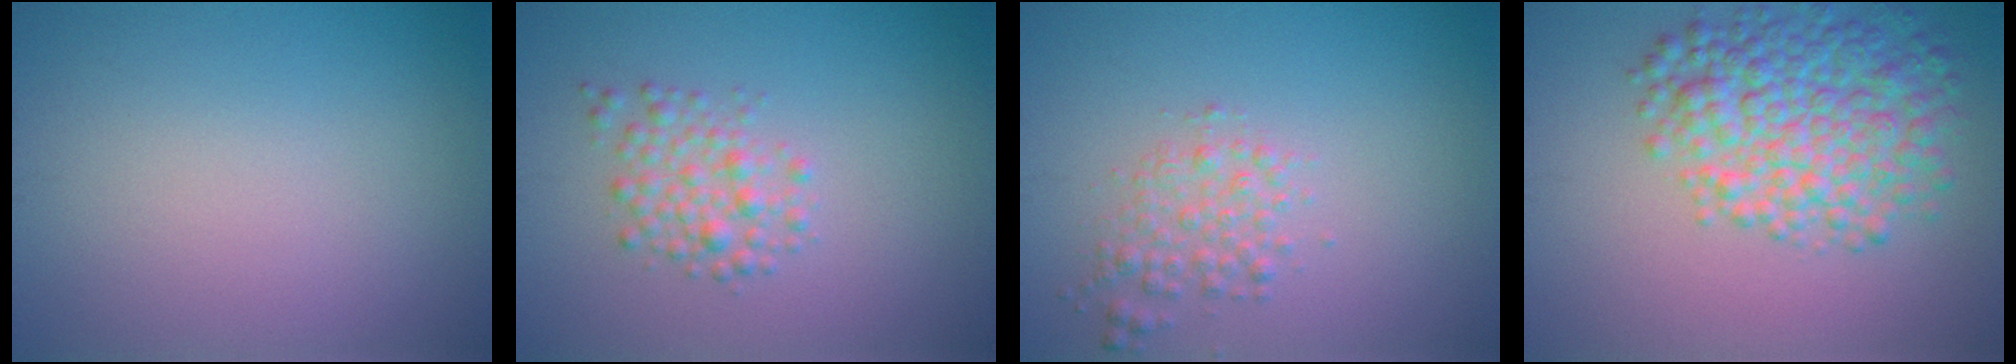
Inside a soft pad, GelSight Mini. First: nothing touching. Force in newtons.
{"total": 2.5, "press": 2.5, "slide": 0.1}
{"total": 2.2, "press": 2.2, "slide": 0.0}
{"total": 7.1, "press": 7.1, "slide": 0.1}